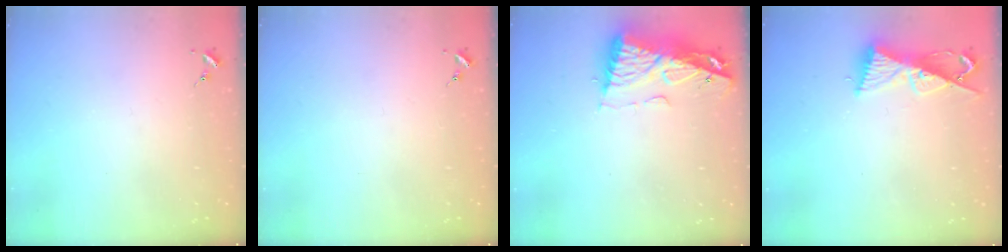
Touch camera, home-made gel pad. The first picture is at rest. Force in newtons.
{"total": 0.0}
{"total": 10.1, "press": 10.0, "slide": 1.1}
{"total": 9.3, "press": 9.3, "slide": 0.4}